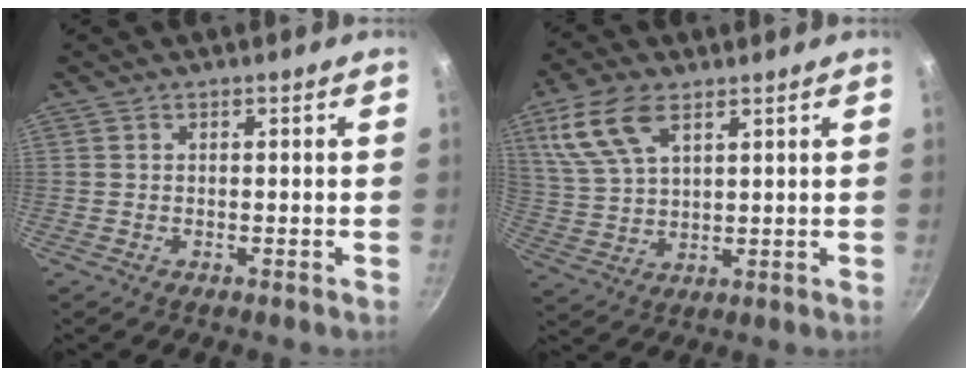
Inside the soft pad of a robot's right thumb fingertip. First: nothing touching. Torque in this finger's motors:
{"motor_torque": [-0.21, 2.11, 1.22, 0.91, 0.20]}